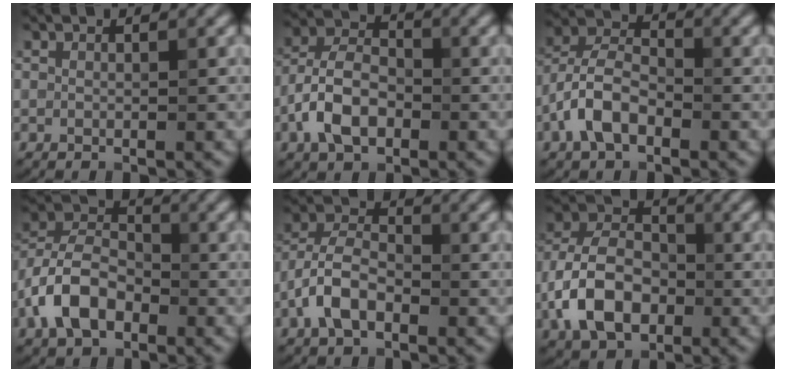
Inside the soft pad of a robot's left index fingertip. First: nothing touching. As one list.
[{"total": 5.7, "force": [-2.2, 3.5, 3.9], "torque": [-0.074, 0.008, -0.051]}, {"total": 5.4, "force": [-2.4, 3.0, 3.7], "torque": [-0.069, 0.012, -0.055]}, {"total": 6.8, "force": [-3.0, 4.2, 4.4], "torque": [-0.086, 0.011, -0.064]}, {"total": 4.8, "force": [-2.2, 2.7, 3.3], "torque": [-0.064, 0.011, -0.052]}, {"total": 7.9, "force": [-2.7, 5.2, 5.2], "torque": [-0.102, 0.009, -0.062]}]